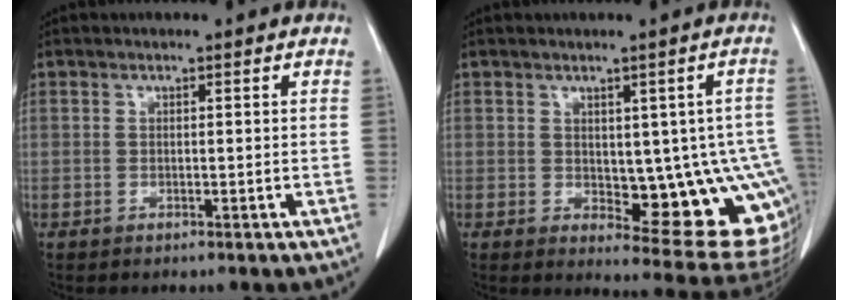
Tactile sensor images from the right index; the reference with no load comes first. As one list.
[{"total": 13.8, "force": [-1.4, 5.2, 12.7], "torque": [-0.113, 0.004, 0.000]}]